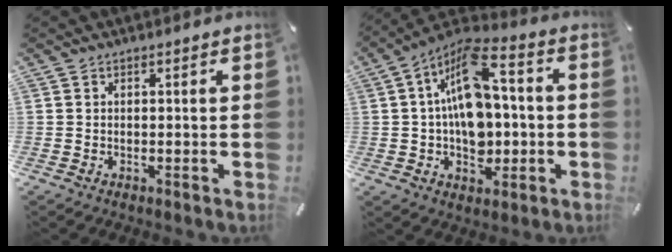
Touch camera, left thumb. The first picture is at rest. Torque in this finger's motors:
{"motor_torque": [0.87, 0.80, 0.64, -0.02, 0.22]}